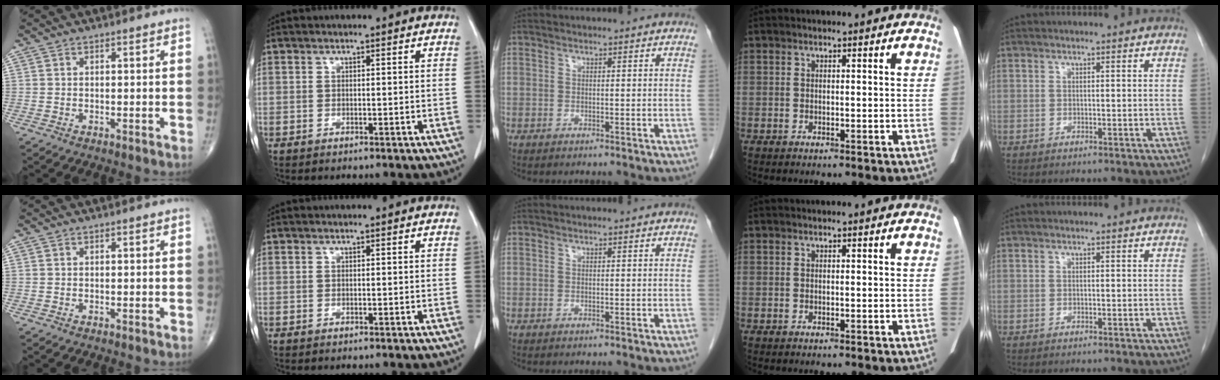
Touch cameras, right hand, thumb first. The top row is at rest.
{}